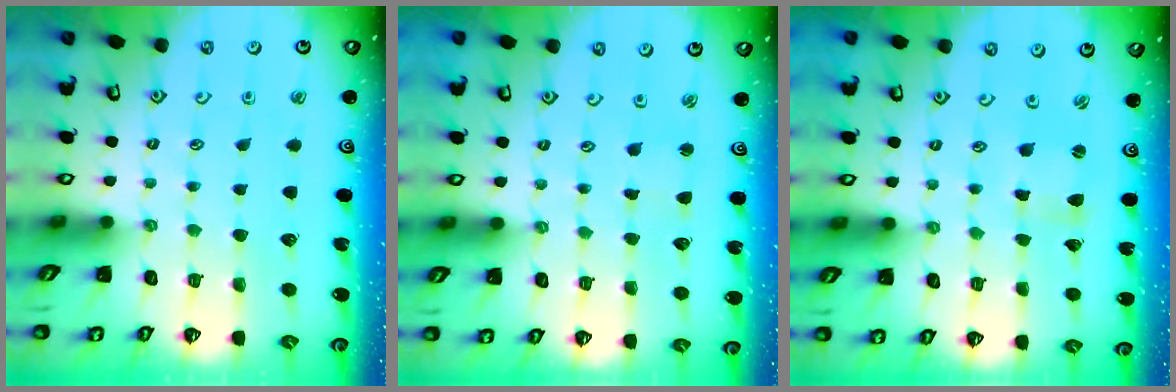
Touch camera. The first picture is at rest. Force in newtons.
{"total": 1.6, "press": 1.6, "slide": 0.3}
{"total": 1.4, "press": 1.4, "slide": 0.3}